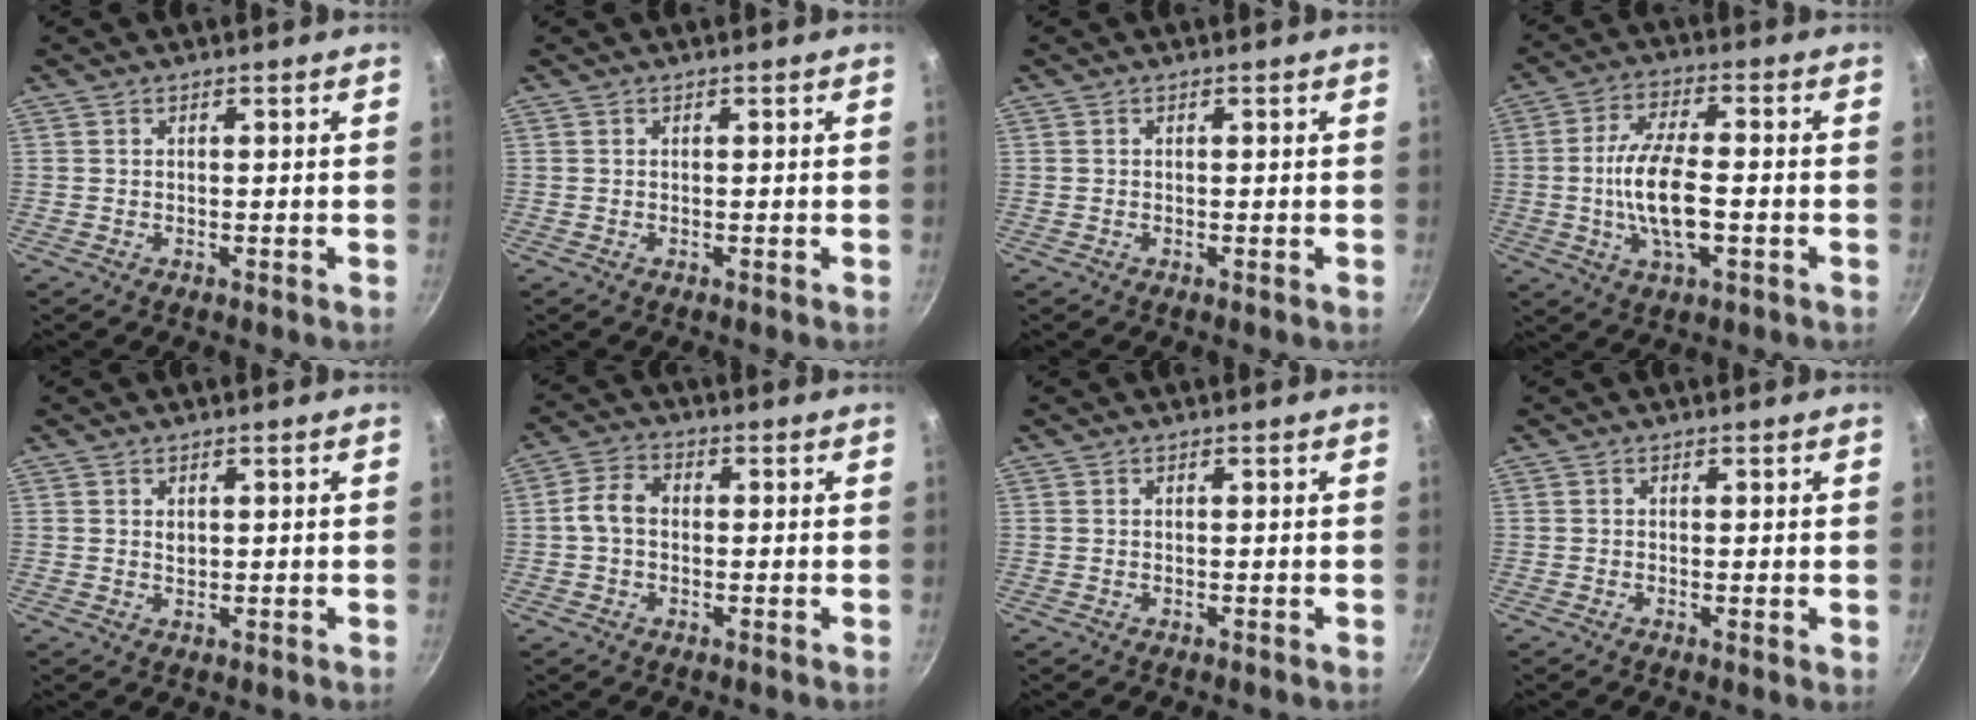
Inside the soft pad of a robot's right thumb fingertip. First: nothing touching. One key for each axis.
{"total": 0.0}
{"total": 0.0}
{"total": 11.8, "fx": -1.5, "fy": 4.7, "fz": 10.7, "tx": -0.207, "ty": 0.011, "tz": -0.029}
{"total": 1.1, "fx": 0.4, "fy": 0.8, "fz": 0.7, "tx": -0.005, "ty": -0.004, "tz": 0.009}
{"total": 5.3, "fx": -0.3, "fy": 3.9, "fz": 3.6, "tx": -0.064, "ty": 0.019, "tz": -0.013}
{"total": 0.0}
{"total": 1.2, "fx": 0.0, "fy": 0.3, "fz": 1.2, "tx": -0.024, "ty": -0.006, "tz": -0.004}